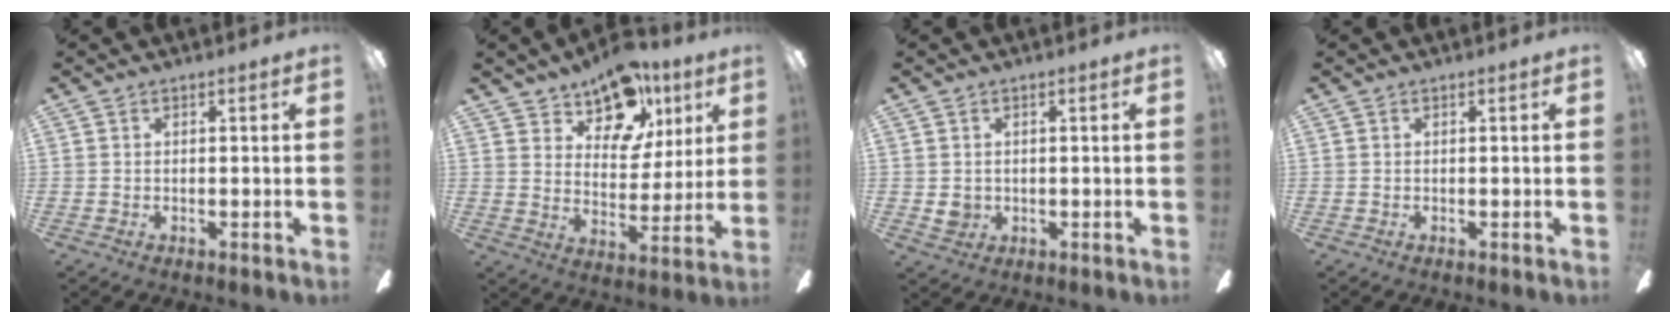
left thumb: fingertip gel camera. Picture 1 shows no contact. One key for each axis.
{"total": 15.5, "fx": 10.0, "fy": 9.0, "fz": 7.6, "tx": -0.112, "ty": -0.051, "tz": 0.181}
{"total": 2.9, "fx": 0.3, "fy": 2.6, "fz": 1.1, "tx": -0.007, "ty": -0.002, "tz": 0.003}
{"total": 0.0}